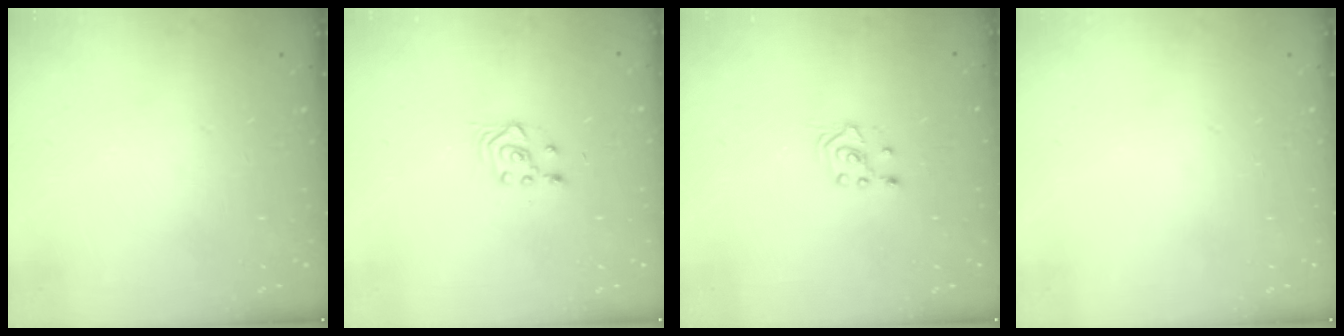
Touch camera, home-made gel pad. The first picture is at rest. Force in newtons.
{"total": 3.4, "press": 3.1, "slide": 1.4}
{"total": 2.6, "press": 2.4, "slide": 0.8}
{"total": 0.0}